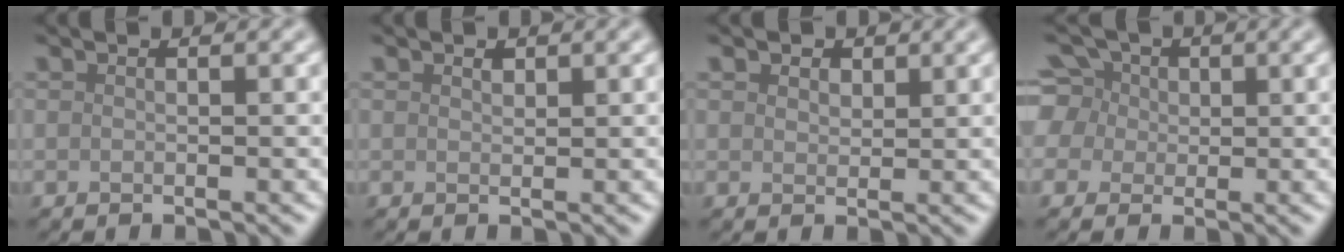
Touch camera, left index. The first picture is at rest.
{"total": 0.6, "force": [0.4, 0.3, 0.2], "torque": [-0.004, -0.003, 0.008]}
{"total": 1.9, "force": [1.4, 1.1, 0.7], "torque": [-0.014, -0.001, 0.019]}
{"total": 7.2, "force": [2.2, 6.2, 3.0], "torque": [-0.064, 0.036, 0.013]}